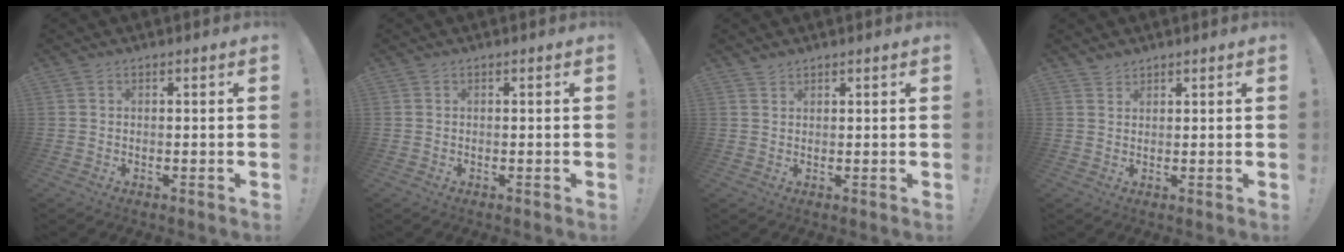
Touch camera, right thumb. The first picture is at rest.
{"total": 0.0}
{"total": 1.3, "force": [1.2, 0.4, 0.2], "torque": [-0.005, -0.005, 0.023]}
{"total": 1.7, "force": [1.6, 0.6, 0.2], "torque": [-0.005, -0.009, 0.032]}